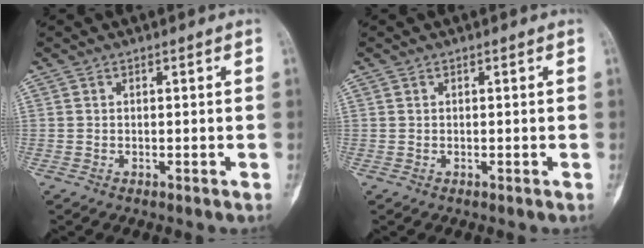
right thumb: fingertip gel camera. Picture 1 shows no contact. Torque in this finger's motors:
{"motor_torque": [-0.43, -0.17, -0.14, 0.33, -0.04]}